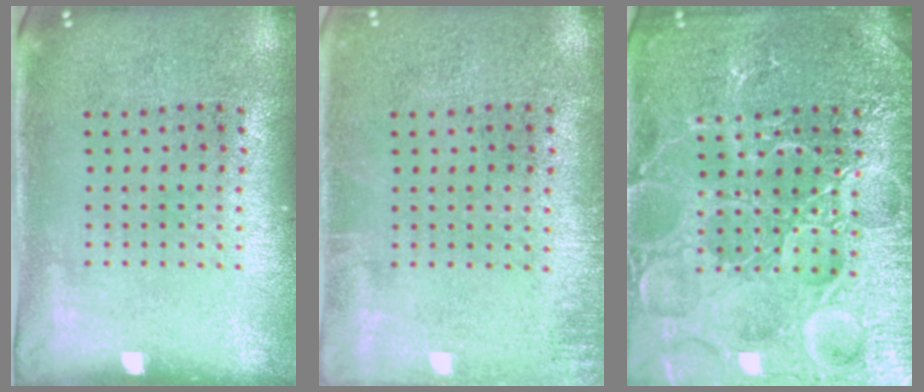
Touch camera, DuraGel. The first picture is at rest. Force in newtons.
{"total": 0.9, "press": 0.9, "slide": 0.2}
{"total": 7.5, "press": 7.5, "slide": 1.0}